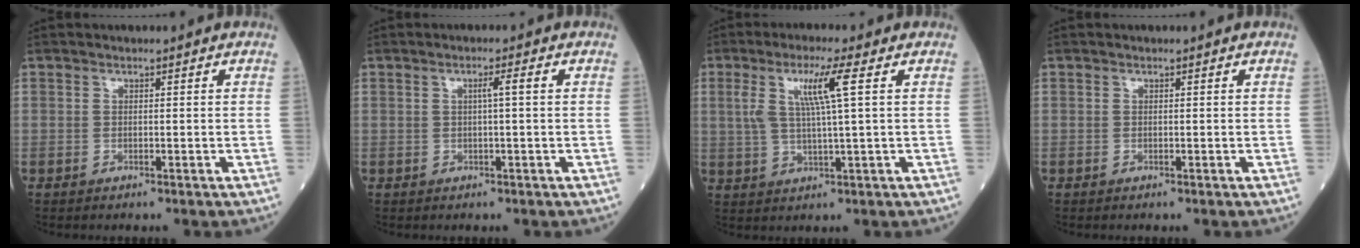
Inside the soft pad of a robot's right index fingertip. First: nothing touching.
{"total": 1.9, "force": [0.3, -0.3, 1.8], "torque": [-0.031, 0.003, 0.005]}
{"total": 6.8, "force": [2.2, -0.5, 6.4], "torque": [-0.129, 0.008, 0.047]}
{"total": 0.0}